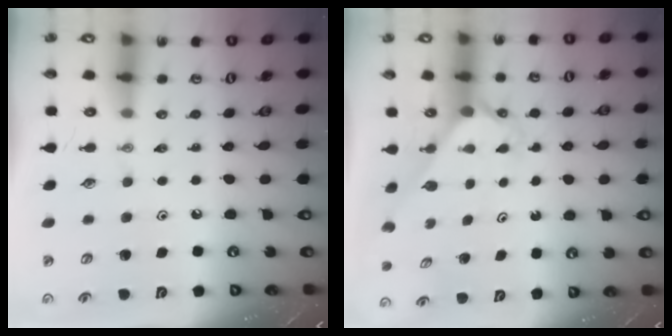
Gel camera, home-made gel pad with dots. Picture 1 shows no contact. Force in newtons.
{"total": 2.2, "press": 2.2, "slide": 0.2}